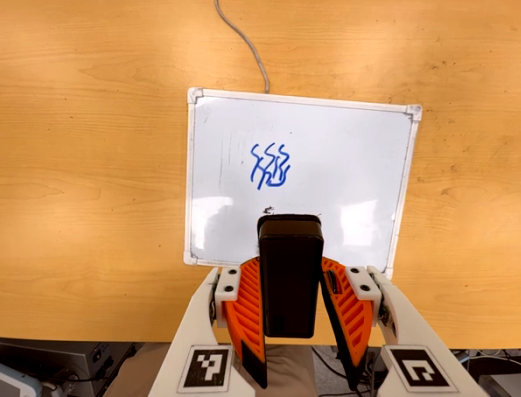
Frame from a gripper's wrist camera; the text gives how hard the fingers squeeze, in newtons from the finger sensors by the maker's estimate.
{"total": 4.8, "left": 3.8, "right": 5.8}